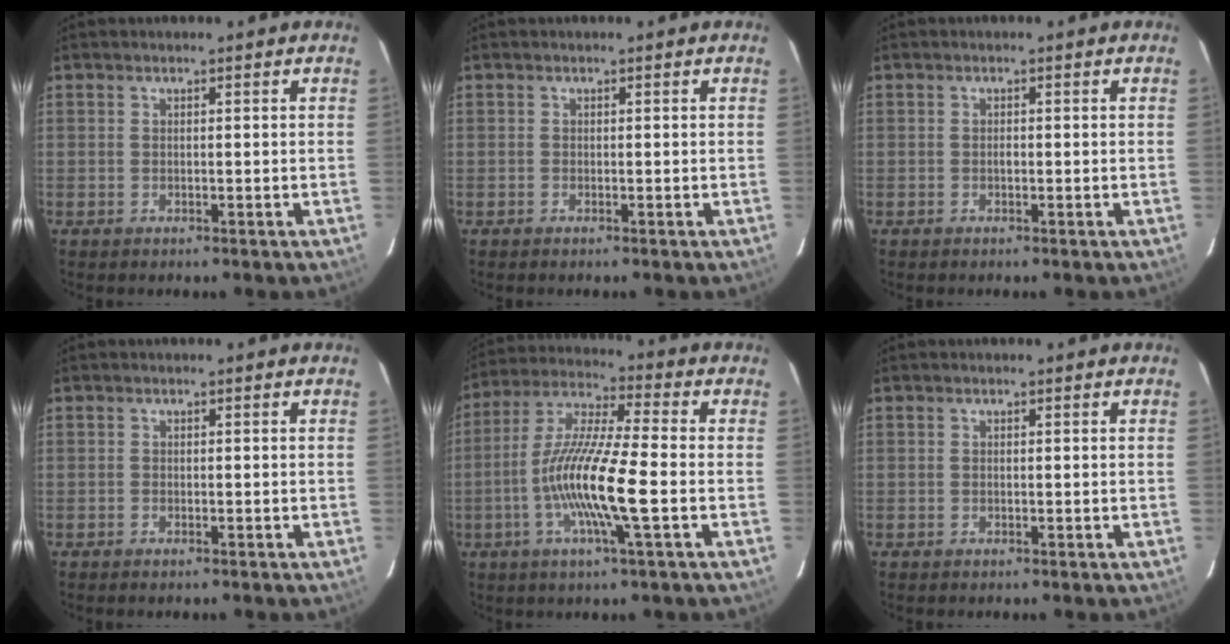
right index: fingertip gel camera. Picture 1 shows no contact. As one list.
[{"total": 0.0}, {"total": 0.6, "force": [-0.2, 0.4, 0.4], "torque": [-0.005, 0.002, -0.005]}, {"total": 0.8, "force": [-0.7, 0.2, 0.3], "torque": [-0.008, 0.000, -0.014]}, {"total": 14.5, "force": [-3.7, 0.9, 14.0], "torque": [-0.278, -0.001, -0.078]}, {"total": 0.0}]